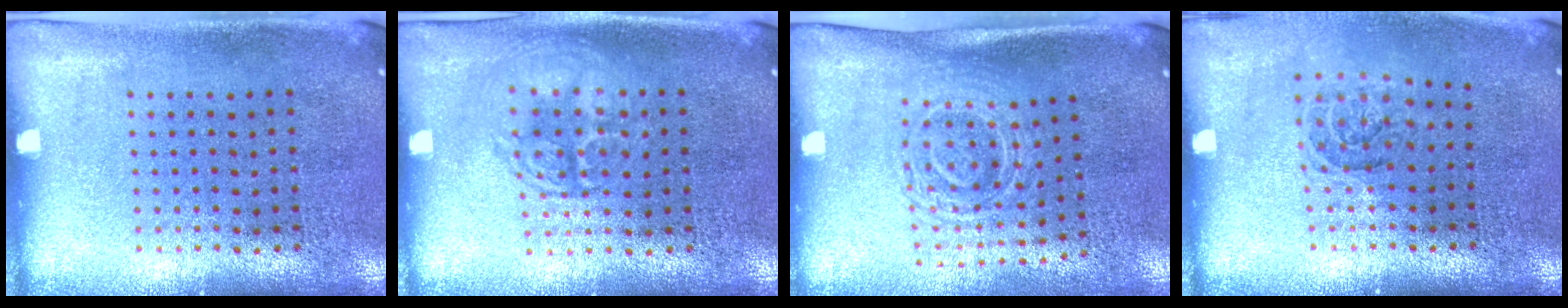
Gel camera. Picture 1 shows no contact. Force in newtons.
{"total": 1.3, "press": 1.3, "slide": 0.2}
{"total": 1.7, "press": 1.4, "slide": 1.0}
{"total": 1.4, "press": 1.1, "slide": 0.8}